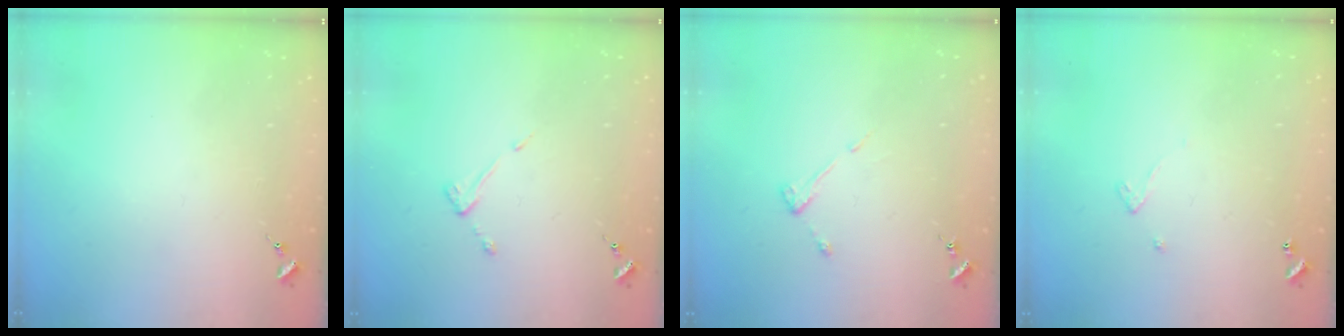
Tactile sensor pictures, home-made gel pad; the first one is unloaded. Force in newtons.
{"total": 3.9, "press": 3.9, "slide": 0.3}
{"total": 4.2, "press": 4.2, "slide": 0.4}
{"total": 2.6, "press": 2.6, "slide": 0.2}